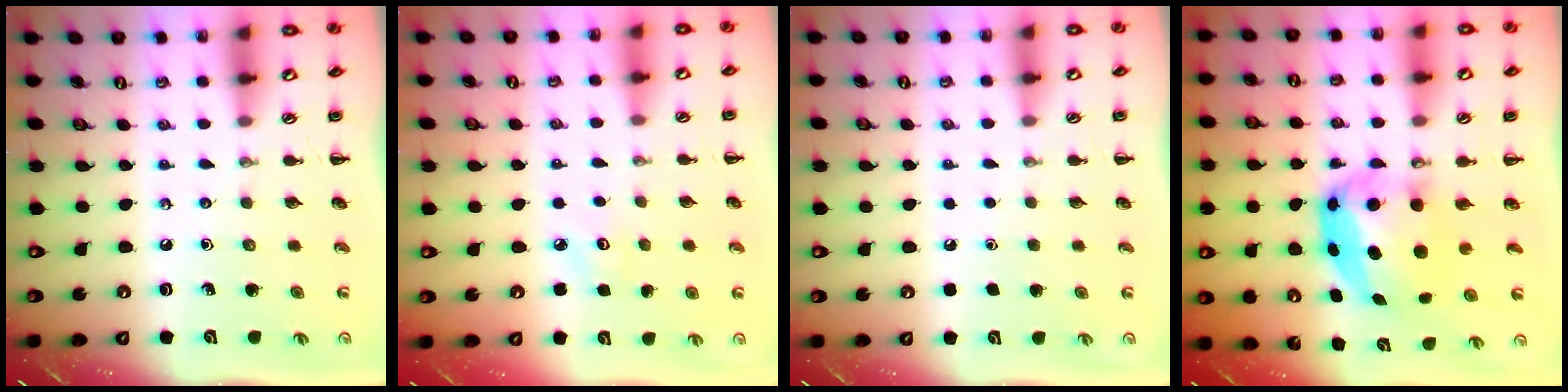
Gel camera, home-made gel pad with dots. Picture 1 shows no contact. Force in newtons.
{"total": 2.6, "press": 2.5, "slide": 0.7}
{"total": 1.6, "press": 1.6, "slide": 0.1}
{"total": 6.5, "press": 6.4, "slide": 0.9}